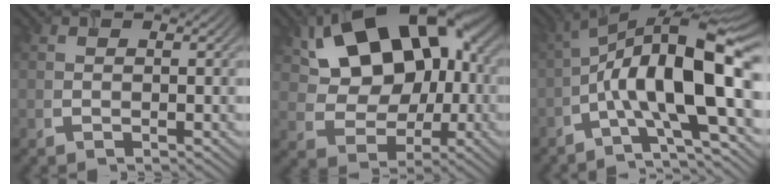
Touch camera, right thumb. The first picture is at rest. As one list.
[{"total": 16.3, "force": [5.1, 10.3, 11.5], "torque": [-0.191, 0.012, 0.093]}, {"total": 14.5, "force": [-2.5, 4.2, 13.6], "torque": [-0.210, 0.021, -0.052]}]